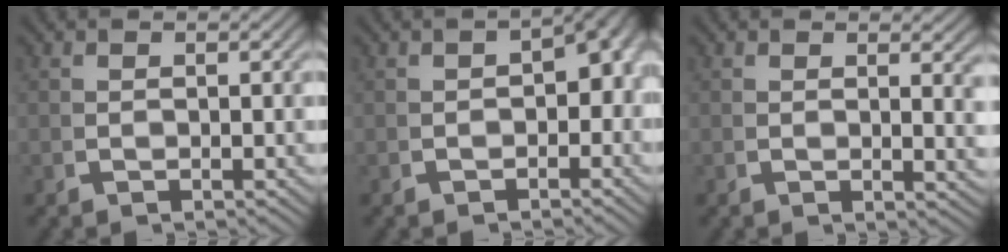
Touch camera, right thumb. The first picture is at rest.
{"total": 4.1, "force": [-0.4, 2.7, 3.0], "torque": [-0.024, 0.002, -0.011]}
{"total": 1.6, "force": [0.7, 0.3, 1.4], "torque": [-0.014, -0.009, 0.010]}